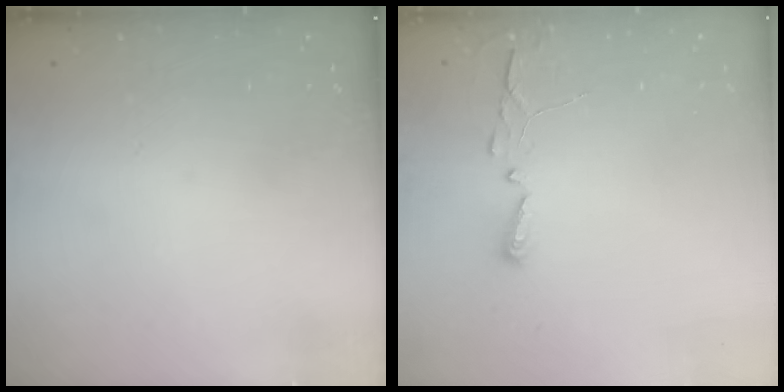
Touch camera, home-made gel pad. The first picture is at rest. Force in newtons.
{"total": 2.9, "press": 2.9, "slide": 0.4}